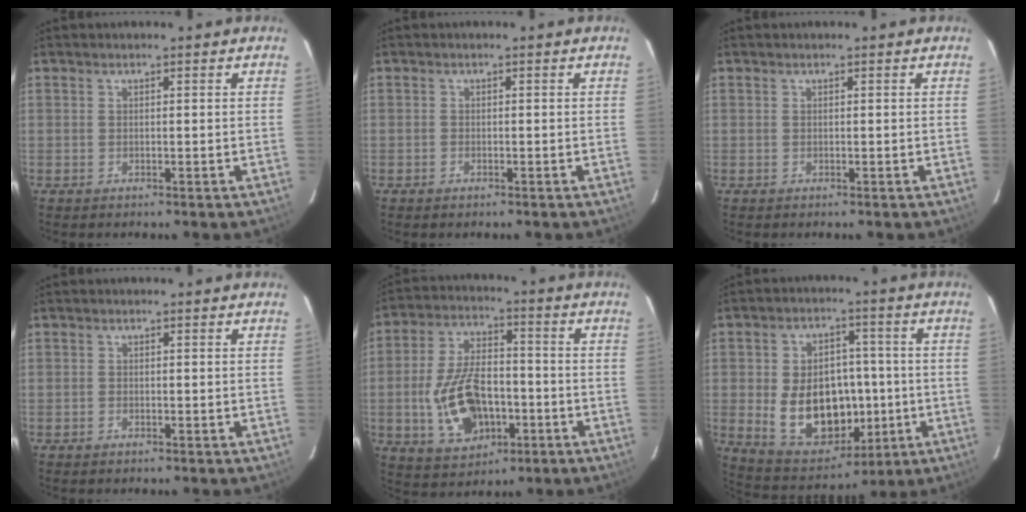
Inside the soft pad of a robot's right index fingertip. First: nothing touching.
{"total": 0.6, "force": [-0.5, 0.3, 0.2], "torque": [-0.003, 0.002, -0.009]}
{"total": 0.0}
{"total": 0.5, "force": [-0.5, 0.2, 0.1], "torque": [-0.002, 0.002, -0.009]}
{"total": 14.9, "force": [-4.1, 8.7, 11.4], "torque": [-0.238, 0.007, -0.056]}
{"total": 16.2, "force": [-2.2, 11.5, 11.2], "torque": [-0.227, 0.005, -0.006]}